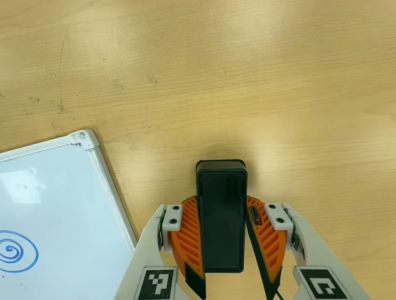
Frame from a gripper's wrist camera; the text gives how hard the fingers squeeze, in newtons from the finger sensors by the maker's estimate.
{"total": 7.4, "left": 6.5, "right": 8.3}